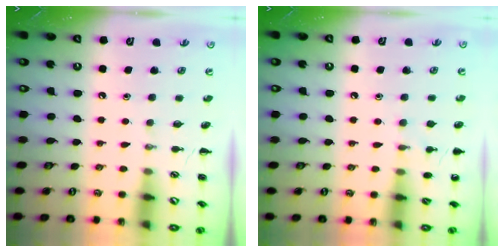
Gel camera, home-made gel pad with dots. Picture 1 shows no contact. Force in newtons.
{"total": 6.7, "press": 6.4, "slide": 1.9}